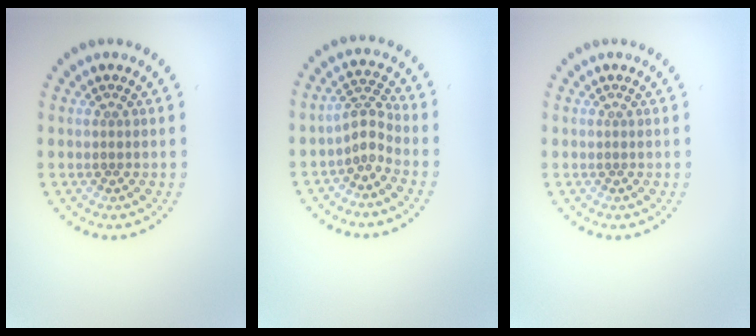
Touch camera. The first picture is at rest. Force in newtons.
{"total": 2.3, "press": 1.5, "slide": 1.7}
{"total": 0.0}